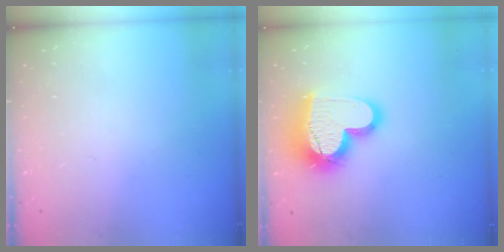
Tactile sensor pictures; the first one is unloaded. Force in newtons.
{"total": 19.2, "press": 19.2, "slide": 1.5}